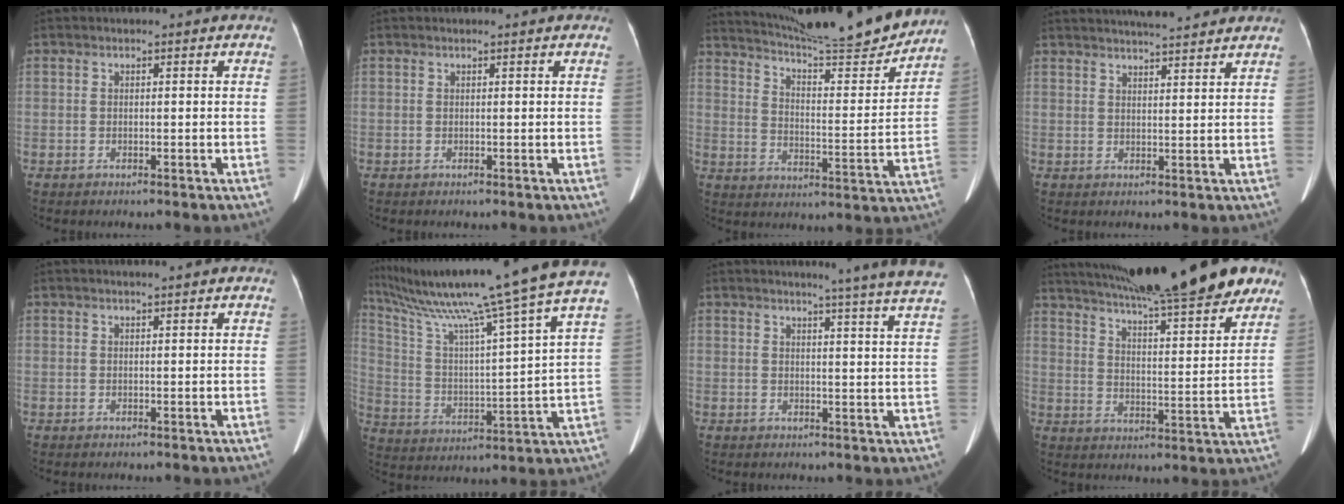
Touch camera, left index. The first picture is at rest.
{"total": 1.0, "force": [0.8, 0.0, 0.6], "torque": [-0.010, 0.011, 0.012]}
{"total": 21.4, "force": [19.8, 0.2, 8.3], "torque": [-0.139, -0.052, 0.278]}
{"total": 10.7, "force": [9.7, 0.6, 4.3], "torque": [-0.069, 0.015, 0.128]}
{"total": 2.4, "force": [1.8, 0.2, 1.5], "torque": [-0.020, 0.016, 0.024]}
{"total": 27.1, "force": [21.7, -1.9, 16.1], "torque": [-0.288, -0.027, 0.324]}
{"total": 12.9, "force": [11.5, -1.9, 5.5], "torque": [-0.073, -0.055, 0.115]}
{"total": 25.4, "force": [20.7, 2.9, 14.4], "torque": [-0.237, 0.000, 0.287]}